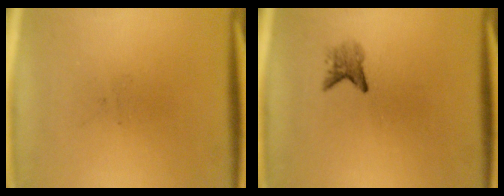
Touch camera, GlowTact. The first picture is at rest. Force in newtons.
{"total": 2.0}